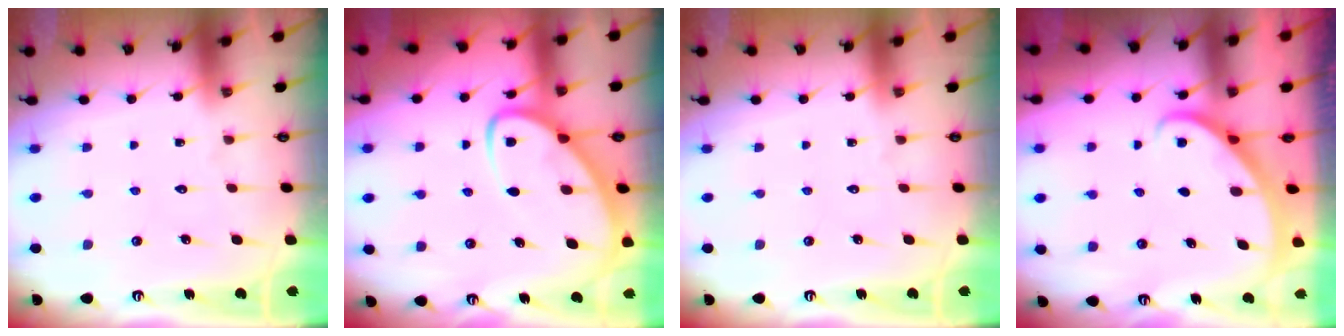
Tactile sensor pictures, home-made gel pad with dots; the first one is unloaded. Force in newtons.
{"total": 6.9, "press": 6.9, "slide": 0.8}
{"total": 0.0}
{"total": 2.3, "press": 2.3, "slide": 0.2}